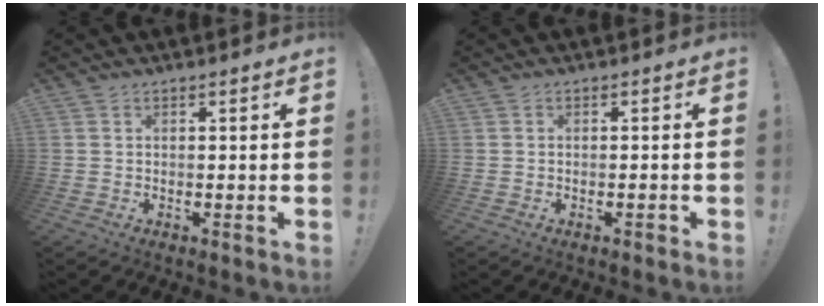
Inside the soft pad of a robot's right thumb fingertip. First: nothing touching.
{"total": 1.0, "force": [-0.6, 0.3, 0.7], "torque": [-0.013, 0.003, -0.009]}